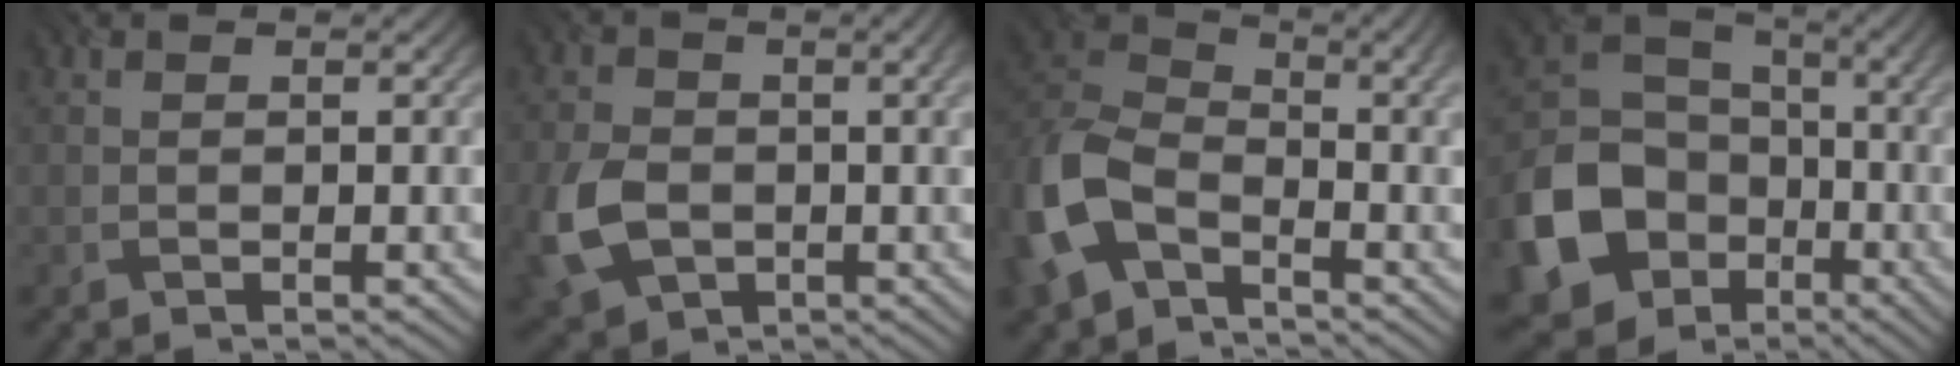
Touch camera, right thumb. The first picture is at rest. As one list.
[{"total": 9.0, "force": [-1.9, 6.0, 6.5], "torque": [-0.158, -0.024, -0.037]}, {"total": 12.1, "force": [-4.4, 7.1, 8.7], "torque": [-0.210, -0.011, -0.097]}, {"total": 14.9, "force": [-5.7, 11.7, 7.3], "torque": [-0.202, -0.038, -0.115]}]